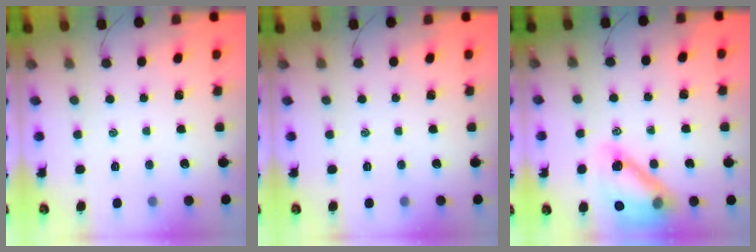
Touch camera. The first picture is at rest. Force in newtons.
{"total": 0.0}
{"total": 14.8, "press": 14.3, "slide": 4.1}